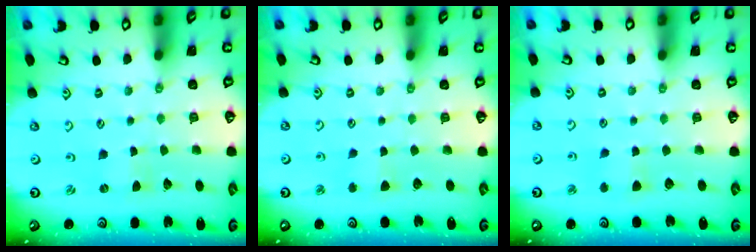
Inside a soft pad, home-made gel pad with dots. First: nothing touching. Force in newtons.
{"total": 2.1, "press": 2.0, "slide": 0.4}
{"total": 2.7, "press": 2.6, "slide": 0.8}